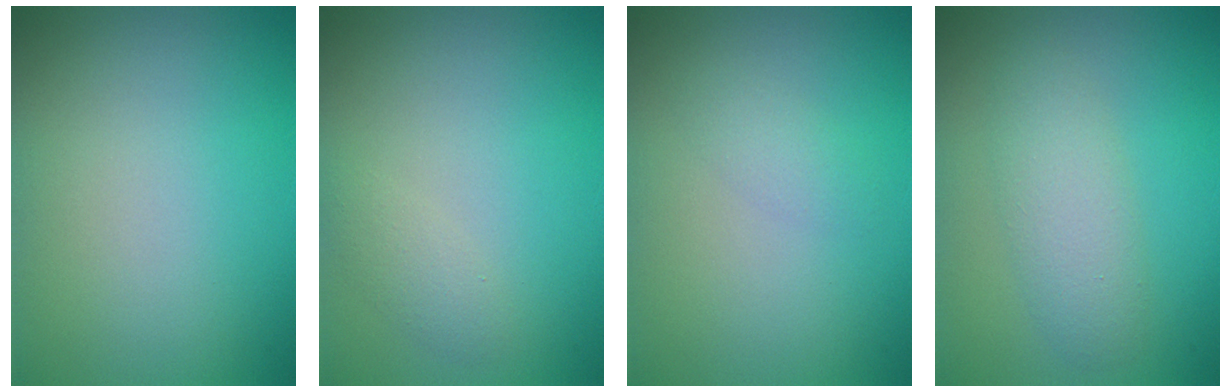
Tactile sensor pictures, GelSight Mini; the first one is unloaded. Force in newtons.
{"total": 1.1, "press": 1.1, "slide": 0.1}
{"total": 1.1, "press": 1.1, "slide": 0.0}
{"total": 2.0, "press": 1.9, "slide": 0.2}